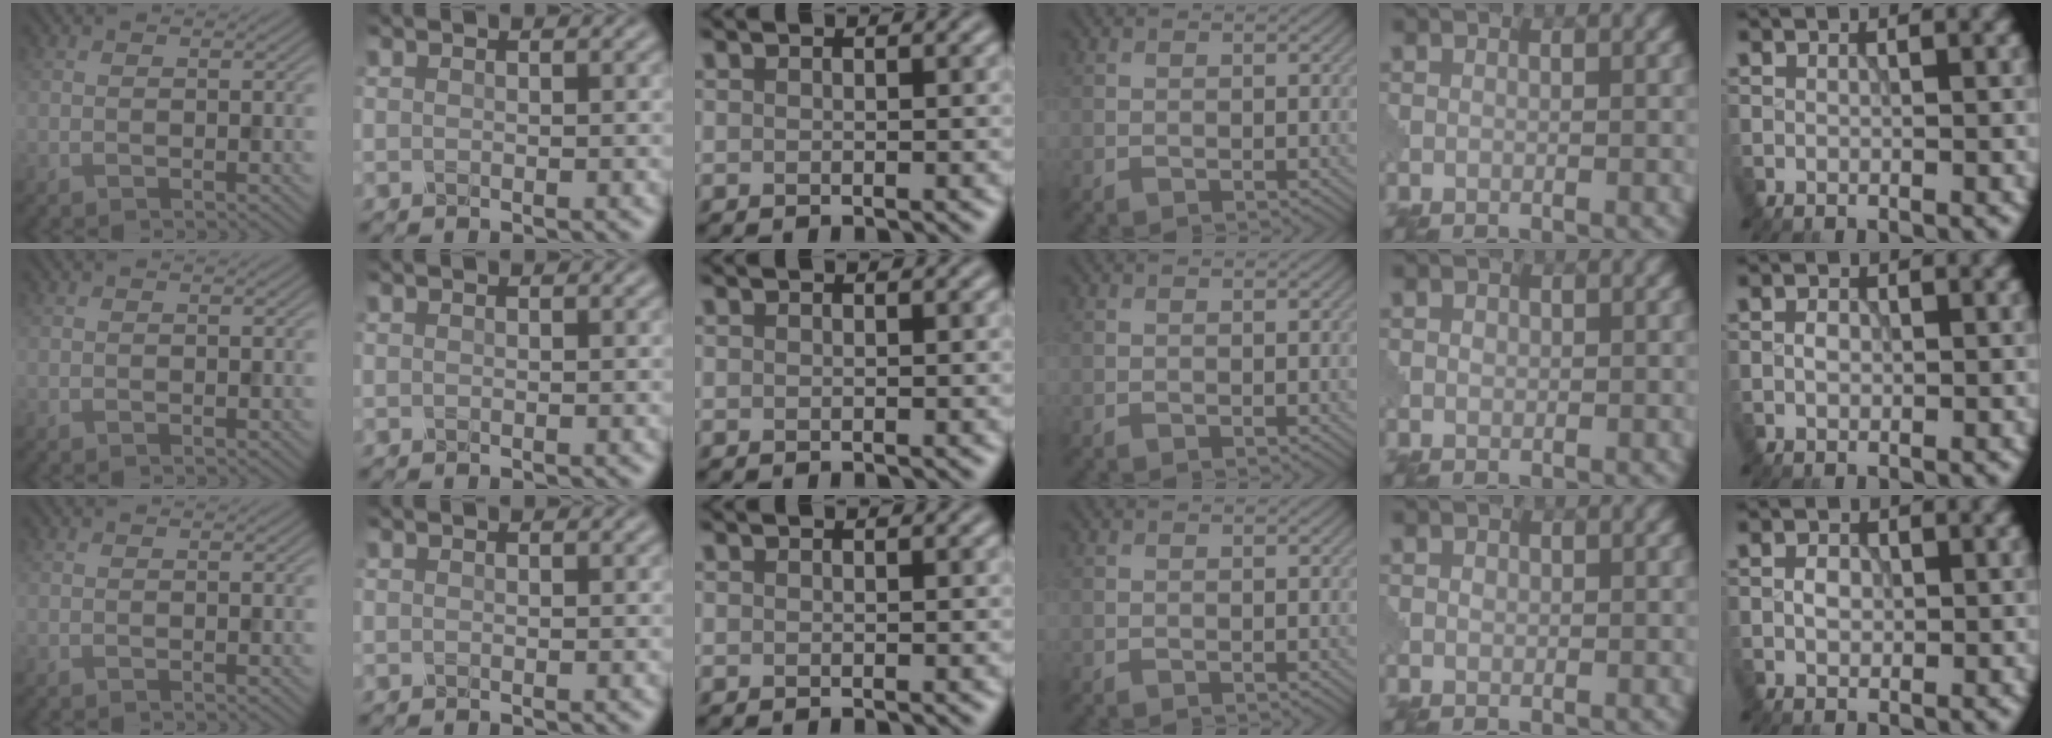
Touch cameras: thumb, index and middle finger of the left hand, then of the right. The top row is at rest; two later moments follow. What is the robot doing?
{"motion": "close", "object": "eyeshadow palette"}